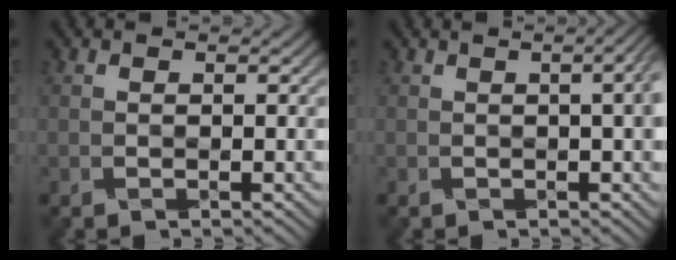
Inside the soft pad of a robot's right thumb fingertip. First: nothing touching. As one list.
[{"total": 4.3, "force": [0.2, 1.0, 4.2], "torque": [-0.046, 0.013, 0.005]}]